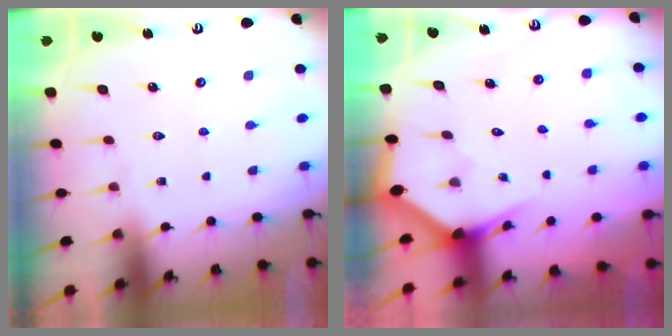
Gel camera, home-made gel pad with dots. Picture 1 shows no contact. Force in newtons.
{"total": 2.9, "press": 2.9, "slide": 0.2}